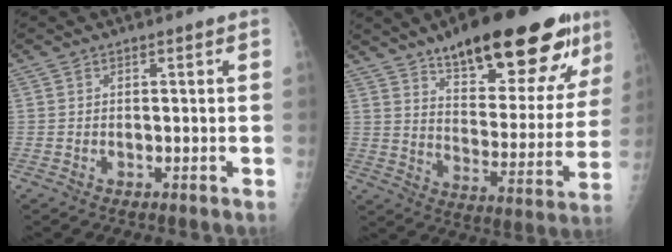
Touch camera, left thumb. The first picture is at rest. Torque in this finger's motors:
{"motor_torque": [0.53, 0.58, 1.34, -1.43, 0.15]}